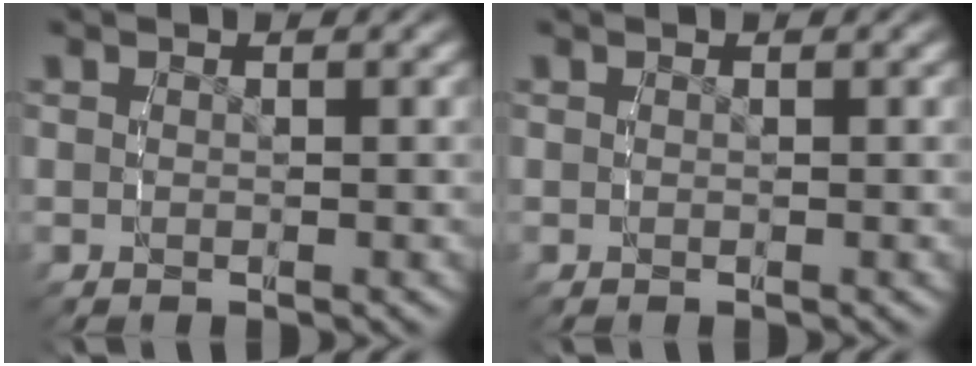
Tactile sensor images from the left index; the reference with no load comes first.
{"total": 0.0}